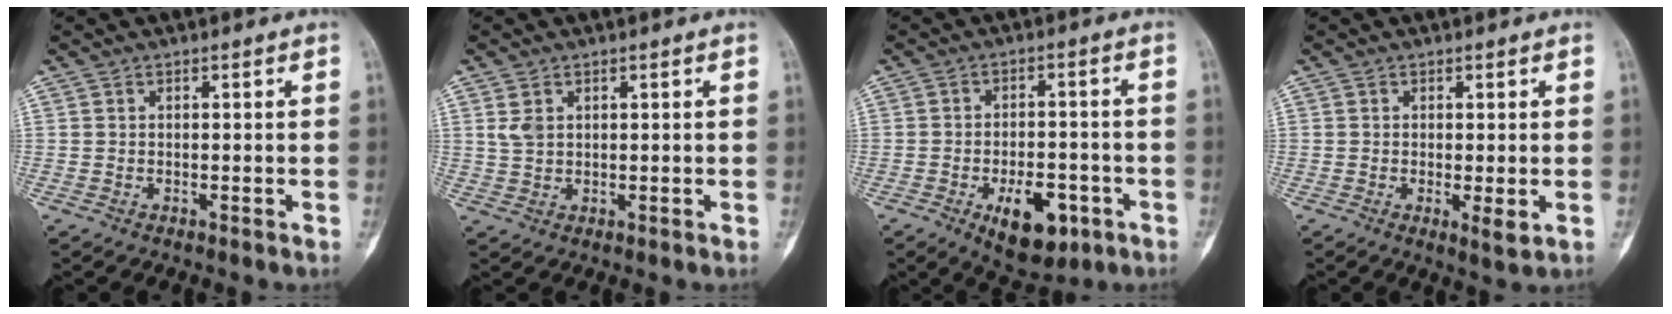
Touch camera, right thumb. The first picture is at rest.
{"total": 2.7, "force": [1.1, 1.8, 1.7], "torque": [-0.033, 0.001, 0.029]}
{"total": 12.1, "force": [-5.4, 6.4, 8.8], "torque": [-0.101, 0.022, -0.072]}
{"total": 2.9, "force": [-0.5, 0.7, 2.8], "torque": [-0.046, -0.010, -0.010]}